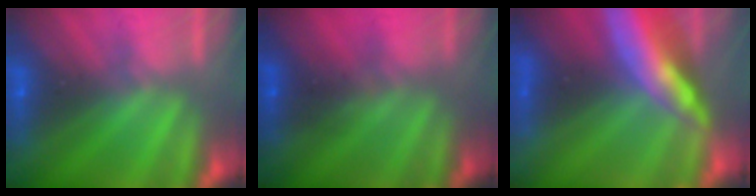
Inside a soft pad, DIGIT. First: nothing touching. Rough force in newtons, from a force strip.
{"total": 1.3}
{"total": 5.6}